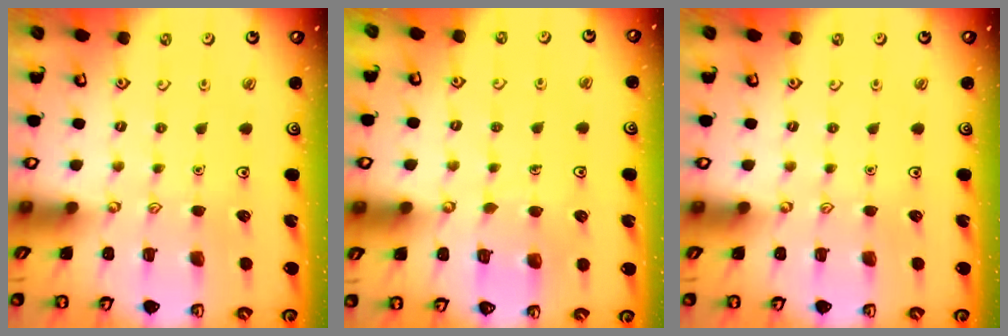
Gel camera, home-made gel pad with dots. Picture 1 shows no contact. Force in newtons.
{"total": 5.1, "press": 5.1, "slide": 0.3}
{"total": 0.0}